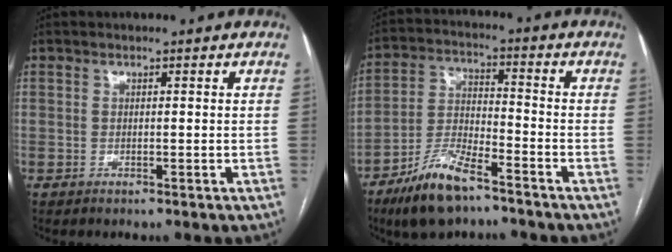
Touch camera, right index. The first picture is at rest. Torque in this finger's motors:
{"motor_torque": [0.84, -0.90, 0.43, 0.10]}